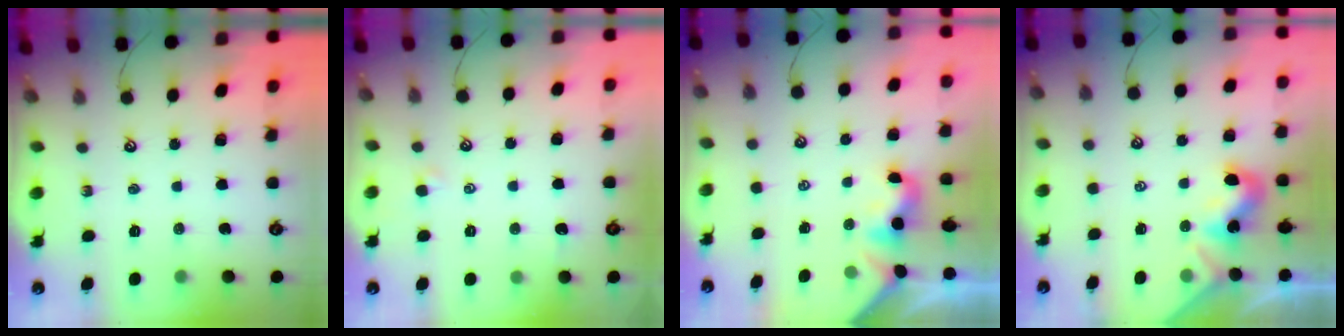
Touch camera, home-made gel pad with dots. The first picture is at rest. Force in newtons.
{"total": 1.4, "press": 1.3, "slide": 0.4}
{"total": 1.8, "press": 1.8, "slide": 0.5}
{"total": 2.0, "press": 1.9, "slide": 0.4}